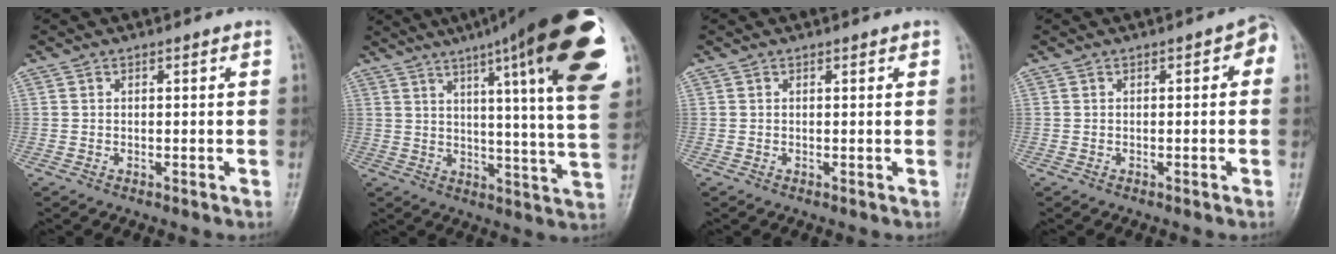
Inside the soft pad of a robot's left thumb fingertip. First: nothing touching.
{"total": 27.7, "force": [13.9, 4.1, 23.6], "torque": [-0.287, -0.023, 0.183]}
{"total": 0.7, "force": [0.3, 0.2, 0.6], "torque": [-0.010, 0.001, 0.002]}
{"total": 2.9, "force": [0.0, 1.5, 2.5], "torque": [-0.017, 0.015, -0.009]}